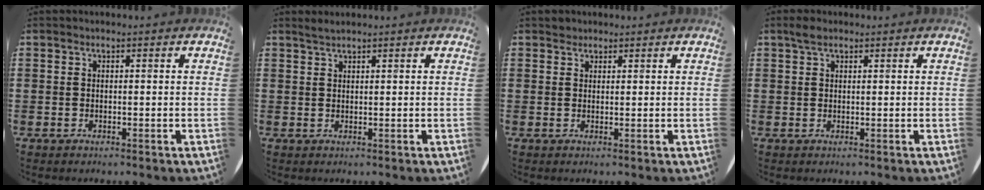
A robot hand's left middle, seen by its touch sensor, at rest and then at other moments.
{"total": 1.1, "force": [1.1, -0.1, 0.3], "torque": [-0.007, 0.000, 0.020]}
{"total": 1.0, "force": [0.9, 0.3, -0.1], "torque": [0.001, 0.002, 0.018]}
{"total": 1.6, "force": [1.2, 0.7, 0.8], "torque": [-0.009, 0.002, 0.020]}